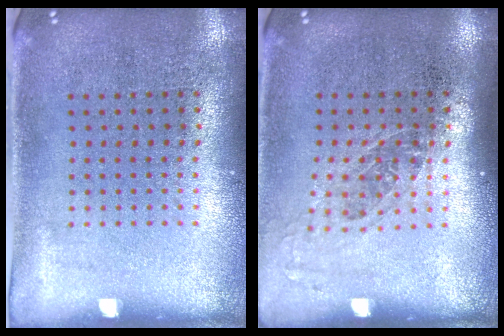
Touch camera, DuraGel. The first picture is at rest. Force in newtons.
{"total": 1.2, "press": 1.0, "slide": 0.7}